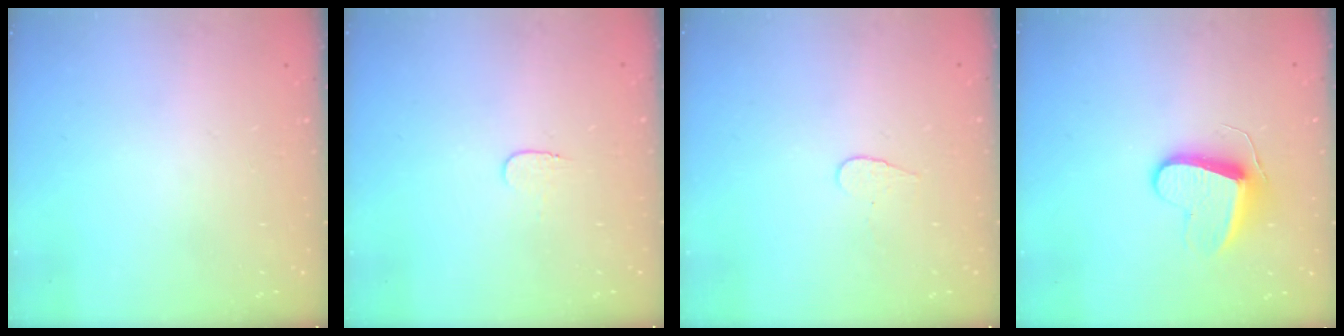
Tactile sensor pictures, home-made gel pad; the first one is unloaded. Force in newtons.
{"total": 3.8, "press": 3.7, "slide": 0.4}
{"total": 3.6, "press": 3.6, "slide": 0.3}
{"total": 10.9, "press": 10.9, "slide": 0.7}